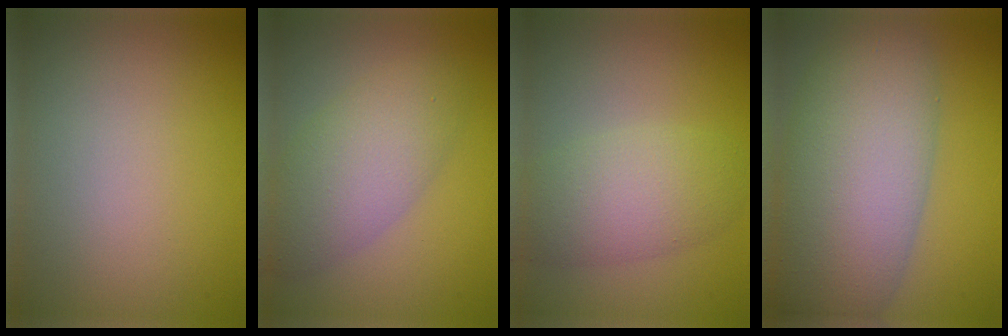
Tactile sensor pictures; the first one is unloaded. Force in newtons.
{"total": 5.5, "press": 5.5, "slide": 0.3}
{"total": 5.1, "press": 5.1, "slide": 0.2}
{"total": 11.7, "press": 11.7, "slide": 0.3}